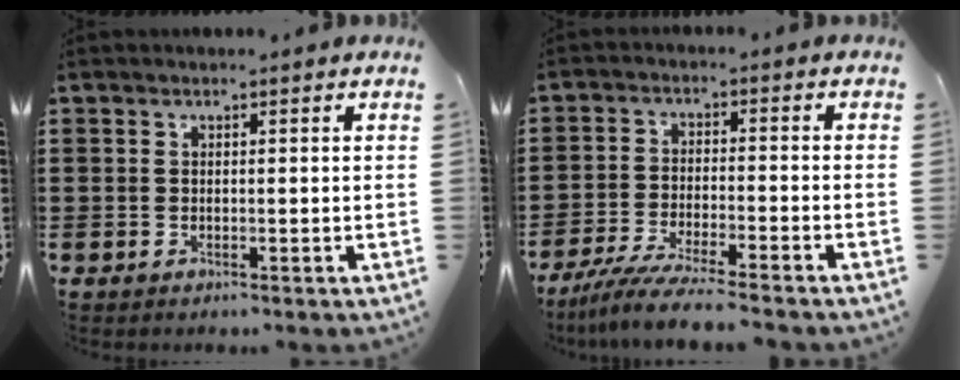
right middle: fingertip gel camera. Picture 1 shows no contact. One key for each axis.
{"total": 6.0, "fx": -5.5, "fy": -0.3, "fz": 2.4, "tx": -0.057, "ty": -0.019, "tz": -0.107}